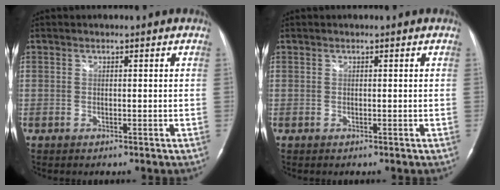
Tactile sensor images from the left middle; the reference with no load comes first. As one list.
[{"total": 0.0}]